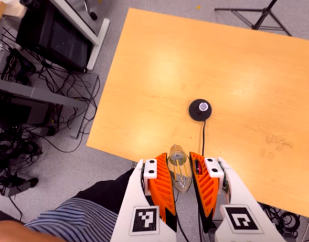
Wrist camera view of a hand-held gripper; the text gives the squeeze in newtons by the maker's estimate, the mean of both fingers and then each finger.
{"total": 21.0, "left": 23.5, "right": 18.5}